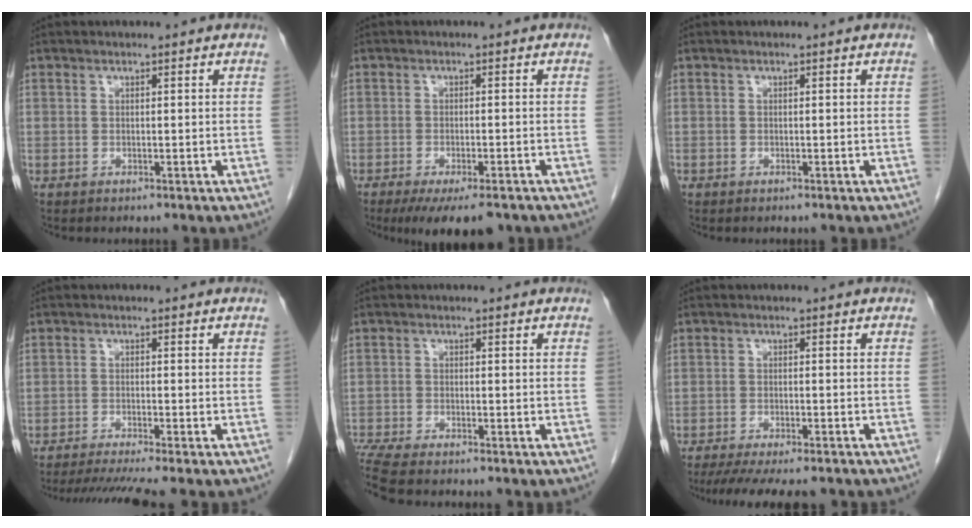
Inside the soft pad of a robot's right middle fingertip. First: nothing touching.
{"total": 8.6, "force": [-6.6, 2.1, 5.2], "torque": [-0.067, -0.012, -0.097]}
{"total": 0.0}
{"total": 7.3, "force": [-6.2, -1.3, 3.6], "torque": [-0.049, -0.017, -0.099]}
{"total": 7.0, "force": [-6.1, 0.5, 3.3], "torque": [-0.066, -0.010, -0.109]}
{"total": 11.3, "force": [-9.6, 2.0, 5.5], "torque": [-0.082, -0.015, -0.135]}